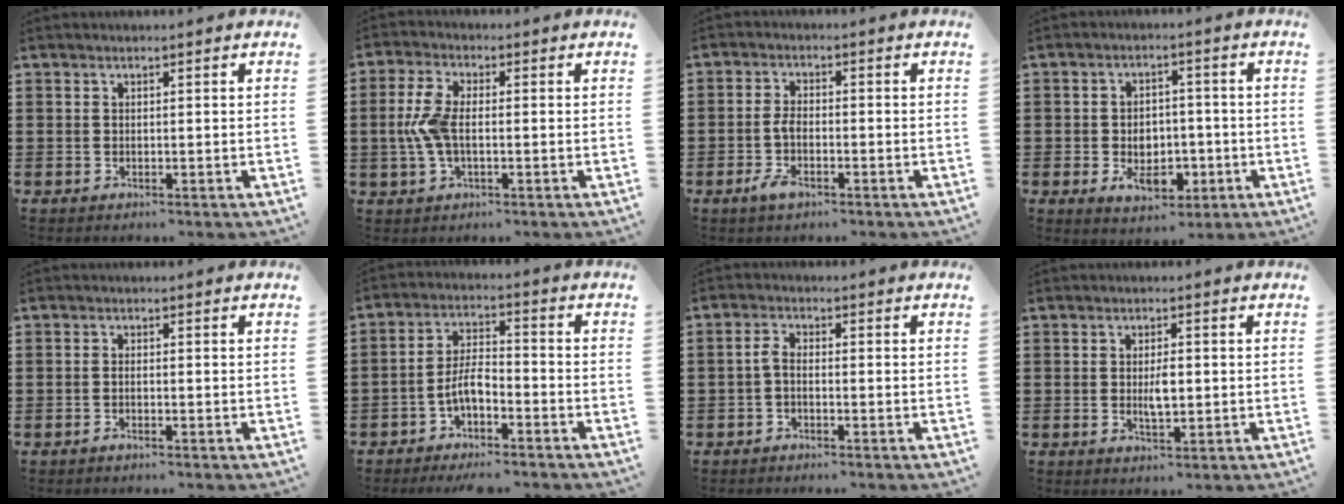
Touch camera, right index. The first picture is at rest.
{"total": 6.0, "force": [-0.4, 2.8, 5.3], "torque": [-0.133, -0.005, -0.017]}
{"total": 3.5, "force": [-1.4, 1.7, 2.7], "torque": [-0.061, -0.002, -0.030]}
{"total": 5.8, "force": [-1.7, 4.1, 3.7], "torque": [-0.051, 0.005, -0.032]}
{"total": 0.7, "force": [-0.5, 0.0, 0.5], "torque": [-0.009, -0.005, -0.008]}
{"total": 5.5, "force": [-3.1, 1.9, 4.1], "torque": [-0.106, -0.001, -0.069]}
{"total": 1.9, "force": [-0.9, 0.7, 1.5], "torque": [-0.043, -0.002, -0.022]}
{"total": 3.1, "force": [-0.1, 1.1, 2.8], "torque": [-0.054, 0.000, -0.001]}